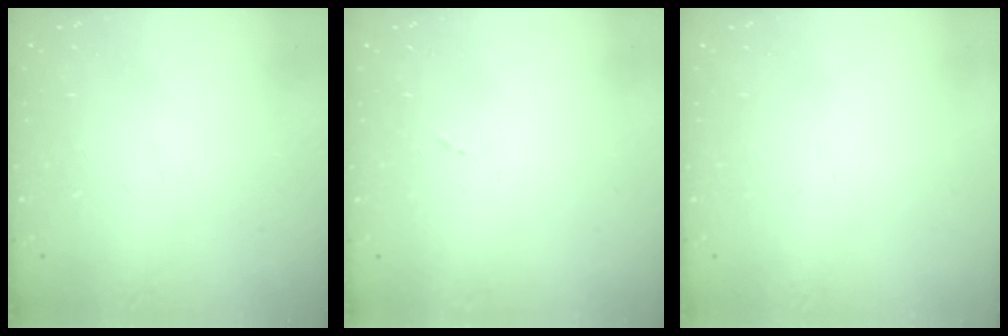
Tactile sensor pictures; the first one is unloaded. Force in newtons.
{"total": 4.2, "press": 4.1, "slide": 0.7}
{"total": 0.0}